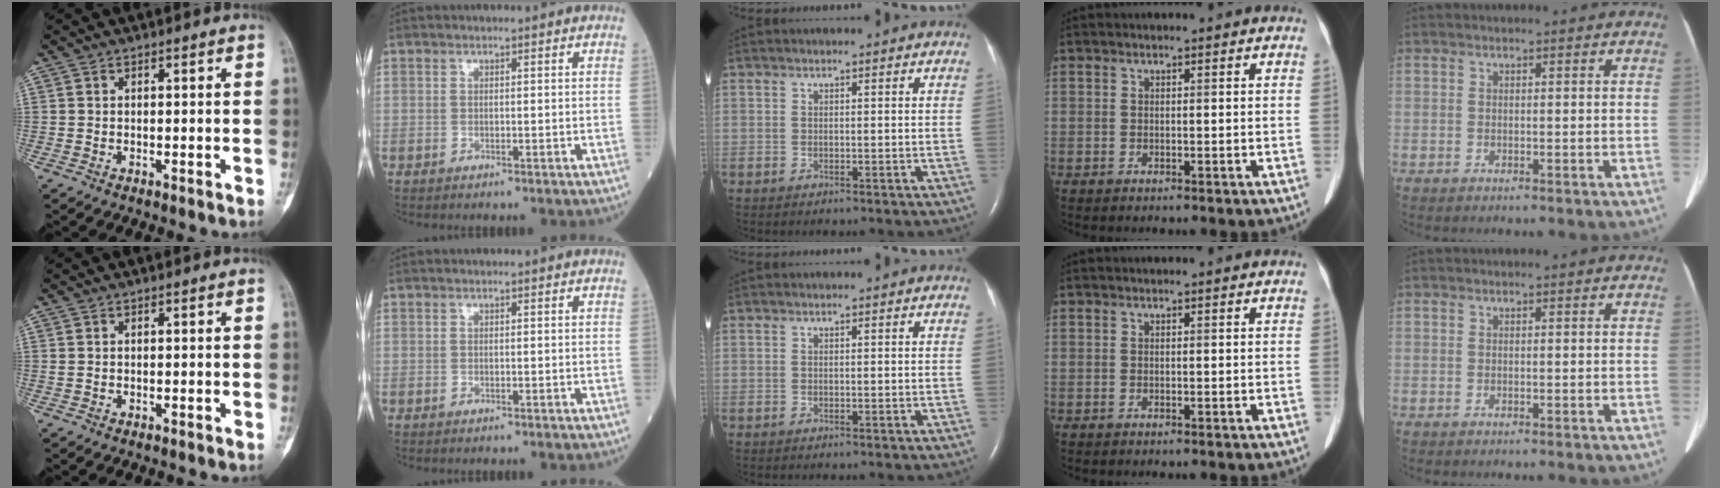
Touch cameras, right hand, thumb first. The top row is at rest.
{}